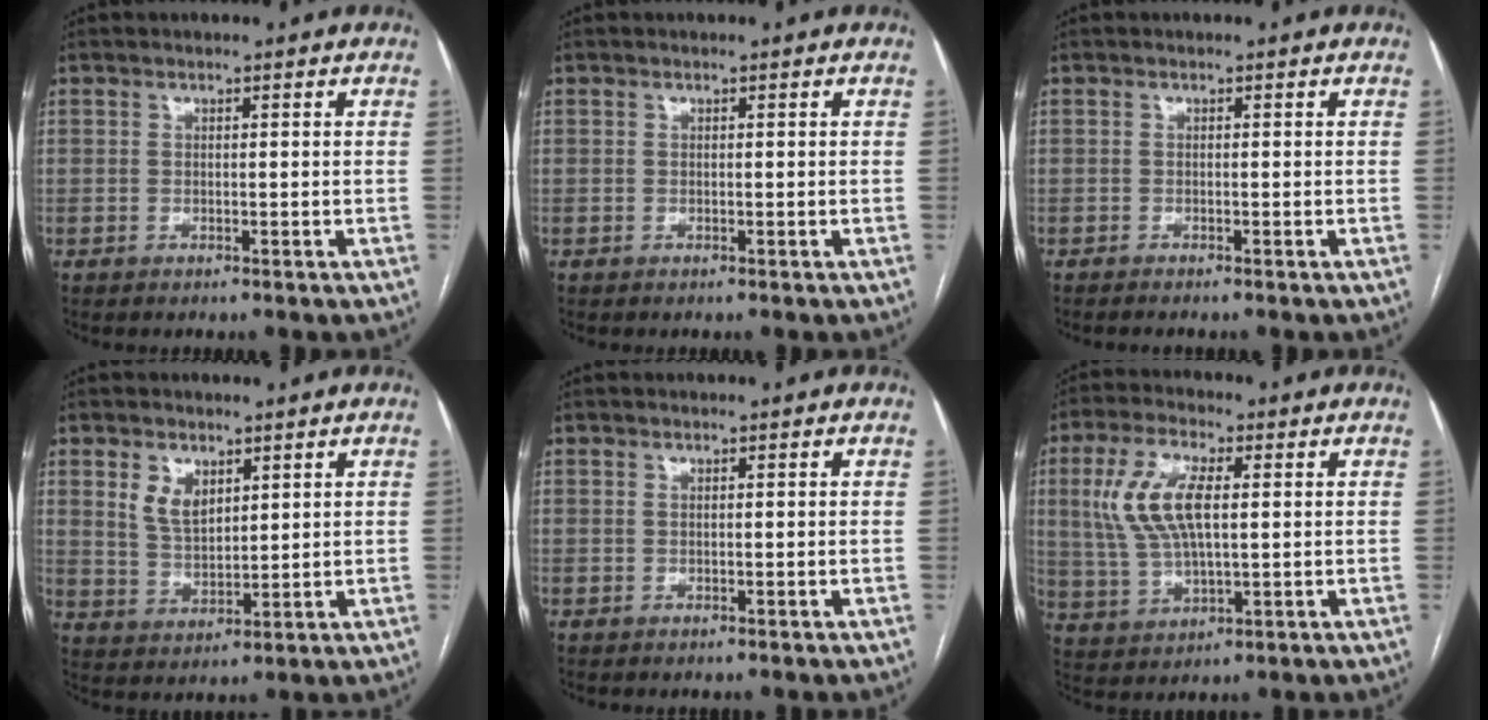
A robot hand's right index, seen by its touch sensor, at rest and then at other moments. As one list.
[{"total": 0.0}, {"total": 1.2, "force": [-1.1, -0.1, 0.5], "torque": [-0.008, 0.000, -0.013]}, {"total": 5.3, "force": [2.7, 3.1, 3.3], "torque": [-0.068, 0.001, 0.061]}, {"total": 0.0}, {"total": 10.6, "force": [2.2, 3.9, 9.5], "torque": [-0.217, 0.014, 0.047]}]